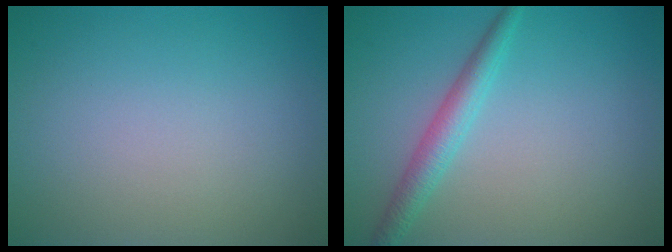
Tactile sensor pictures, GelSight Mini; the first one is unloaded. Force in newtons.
{"total": 2.5, "press": 2.5, "slide": 0.1}